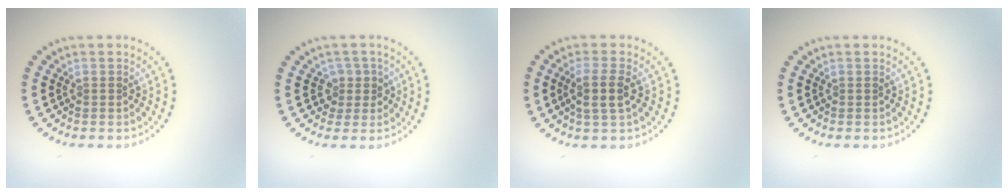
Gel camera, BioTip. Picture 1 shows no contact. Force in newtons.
{"total": 2.0, "press": 1.5, "slide": 1.2}
{"total": 2.6, "press": 2.3, "slide": 1.3}
{"total": 0.0}